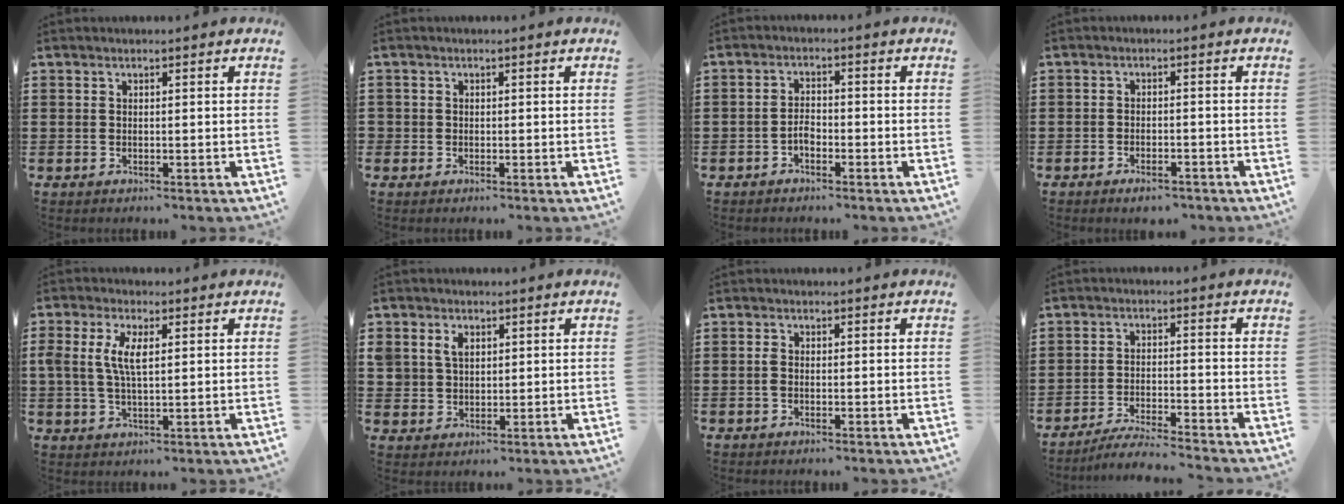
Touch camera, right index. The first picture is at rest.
{"total": 0.7, "force": [-0.3, 0.7, 0.1], "torque": [-0.003, 0.003, -0.007]}
{"total": 2.3, "force": [-1.3, 1.2, 1.4], "torque": [-0.030, 0.003, -0.026]}
{"total": 2.3, "force": [-2.1, 0.3, 0.8], "torque": [-0.019, -0.001, -0.039]}
{"total": 5.5, "force": [1.2, 2.4, 4.9], "torque": [-0.109, 0.006, 0.017]}
{"total": 3.4, "force": [1.4, 2.8, 1.3], "torque": [-0.038, 0.013, 0.024]}
{"total": 1.2, "force": [-0.3, 0.6, 1.0], "torque": [-0.027, -0.003, -0.009]}
{"total": 4.6, "force": [-4.4, -0.4, 1.1], "torque": [-0.028, -0.008, -0.089]}